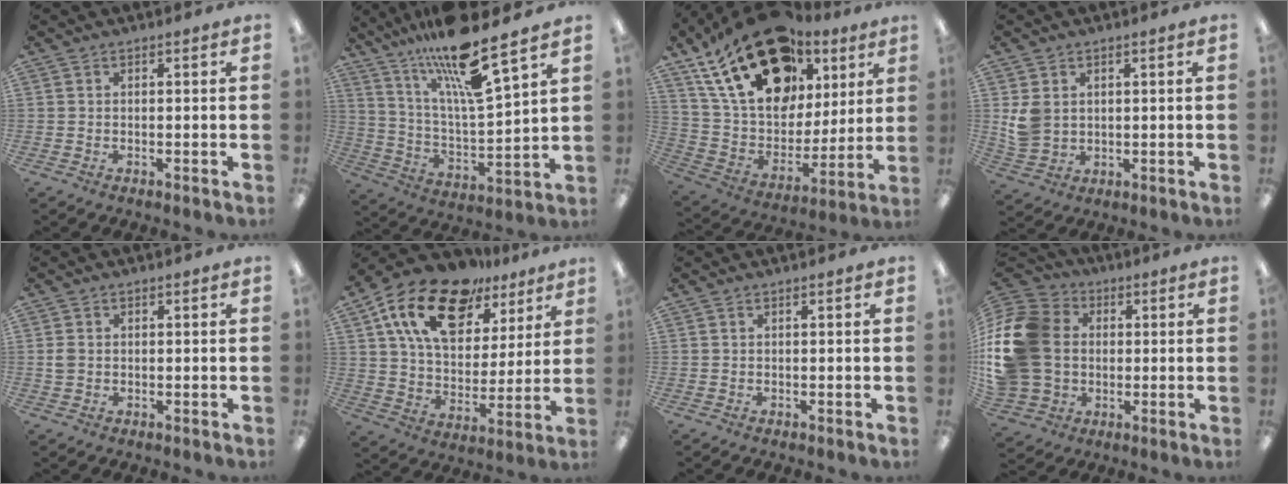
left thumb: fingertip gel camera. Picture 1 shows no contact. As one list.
[{"total": 16.6, "force": [13.4, 1.5, 9.7], "torque": [-0.186, -0.087, 0.221]}, {"total": 27.3, "force": [15.1, 16.0, 16.1], "torque": [-0.290, -0.075, 0.278]}, {"total": 5.9, "force": [1.7, 4.8, 3.0], "torque": [-0.062, 0.006, 0.035]}, {"total": 1.9, "force": [0.1, 1.5, 1.1], "torque": [-0.015, 0.000, -0.001]}, {"total": 20.0, "force": [12.2, 11.1, 11.4], "torque": [-0.209, -0.051, 0.220]}, {"total": 0.0}, {"total": 21.6, "force": [1.4, 17.5, 12.6], "torque": [-0.271, 0.019, 0.033]}]